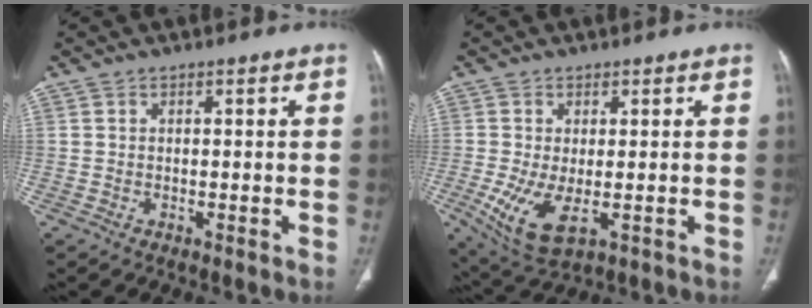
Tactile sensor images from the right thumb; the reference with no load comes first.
{"total": 8.3, "force": [-1.9, 3.7, 7.1], "torque": [-0.151, -0.022, -0.021]}